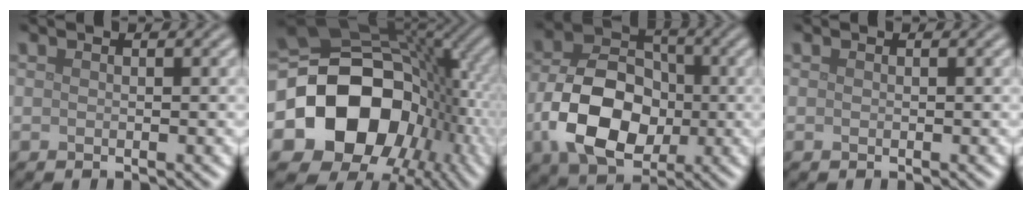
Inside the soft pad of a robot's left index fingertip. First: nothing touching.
{"total": 17.4, "force": [-2.9, 13.5, 10.5], "torque": [-0.184, -0.018, -0.044]}
{"total": 9.5, "force": [-1.9, 6.6, 6.5], "torque": [-0.121, 0.001, -0.039]}
{"total": 0.0}